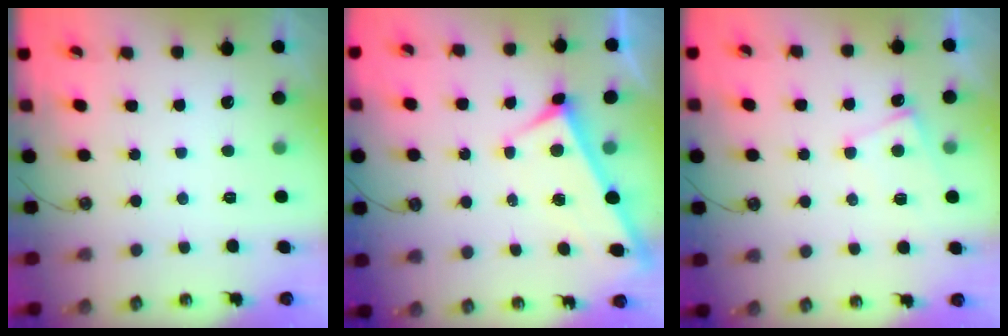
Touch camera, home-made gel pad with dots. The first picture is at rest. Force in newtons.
{"total": 3.9, "press": 3.9, "slide": 0.2}
{"total": 2.6, "press": 2.5, "slide": 0.5}